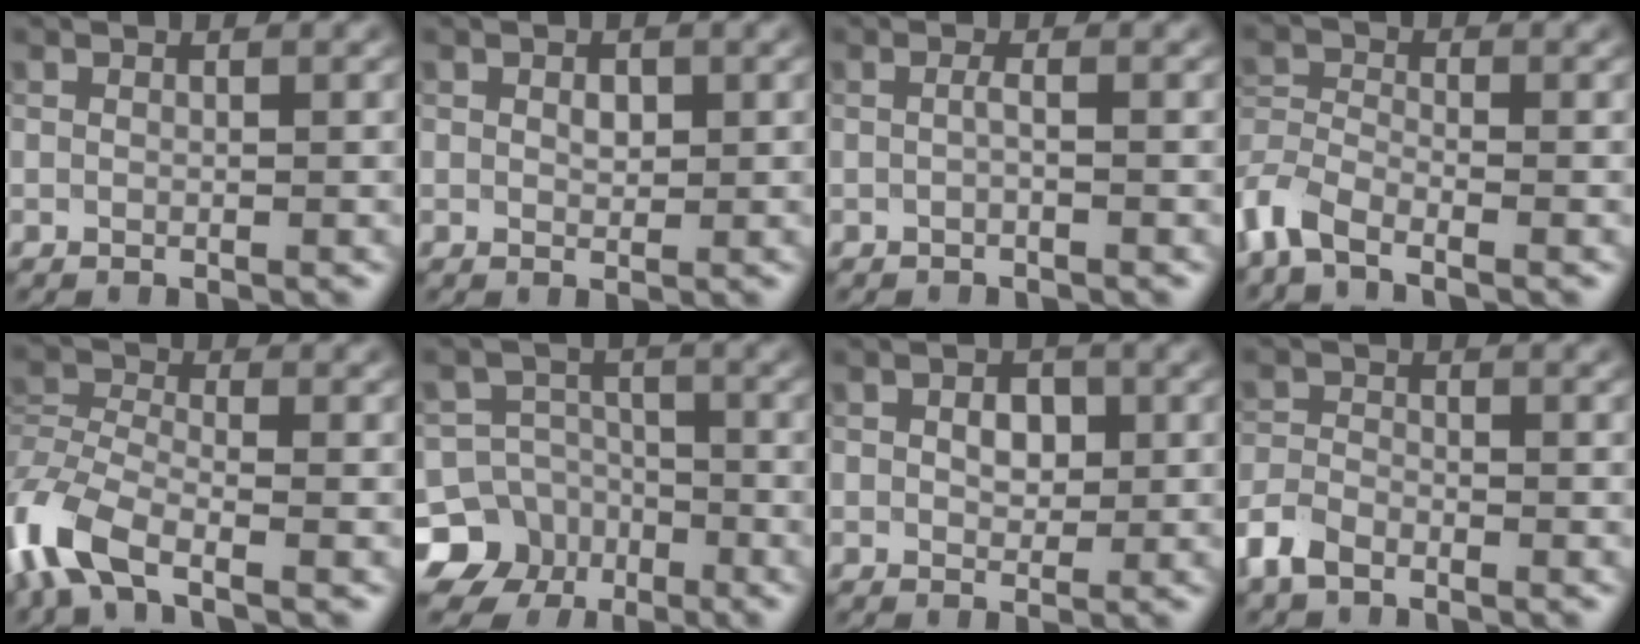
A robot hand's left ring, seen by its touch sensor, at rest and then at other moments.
{"total": 1.0, "force": [0.3, 0.7, 0.7], "torque": [-0.013, -0.001, 0.006]}
{"total": 0.8, "force": [-0.3, 0.0, 0.7], "torque": [-0.015, 0.001, -0.007]}
{"total": 4.1, "force": [-3.1, 1.5, 2.3], "torque": [-0.055, -0.007, -0.075]}
{"total": 7.0, "force": [-4.5, 2.8, 4.6], "torque": [-0.106, -0.006, -0.103]}
{"total": 9.7, "force": [-5.6, 7.9, 1.3], "torque": [-0.017, -0.021, -0.115]}
{"total": 2.2, "force": [0.4, 1.5, 1.5], "torque": [-0.027, 0.001, 0.004]}
{"total": 2.8, "force": [-2.1, 1.4, 1.3], "torque": [-0.031, -0.001, -0.055]}